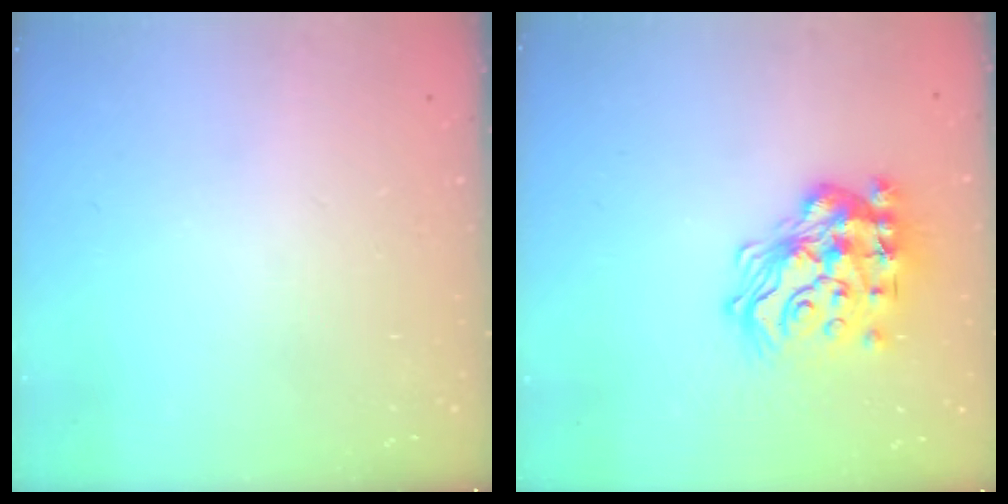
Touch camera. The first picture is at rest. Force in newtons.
{"total": 20.1, "press": 20.0, "slide": 2.2}